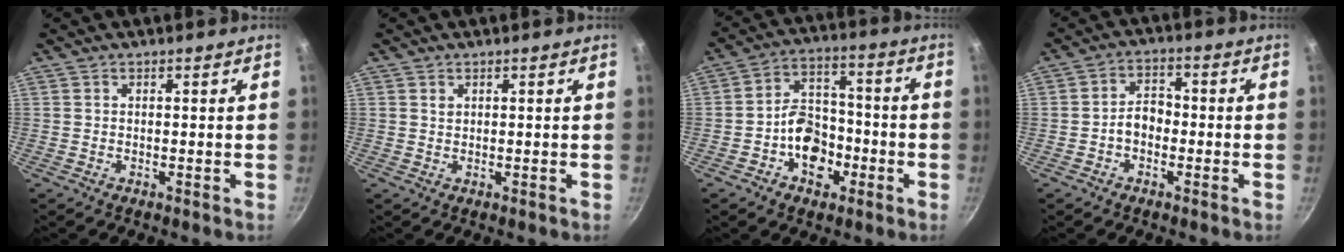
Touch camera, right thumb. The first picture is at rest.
{"total": 0.7, "force": [0.4, 0.5, 0.3], "torque": [-0.004, 0.000, 0.008]}
{"total": 10.7, "force": [-3.9, 7.8, 6.3], "torque": [-0.068, 0.043, -0.068]}
{"total": 4.8, "force": [-1.4, 3.4, 3.1], "torque": [-0.028, 0.027, -0.029]}